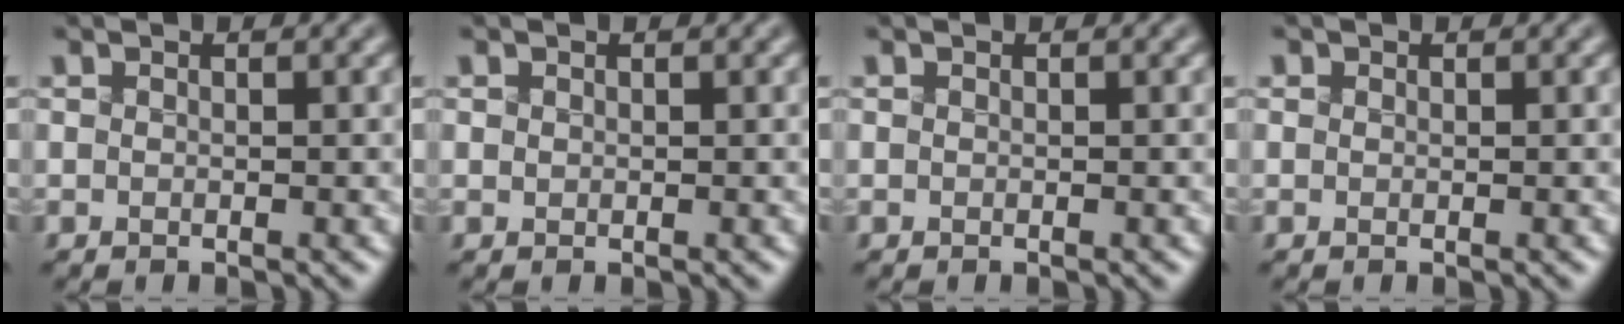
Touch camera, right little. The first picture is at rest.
{"total": 0.6, "force": [0.3, 0.5, 0.2], "torque": [-0.011, 0.005, 0.011]}
{"total": 0.0}
{"total": 0.9, "force": [0.5, 0.7, 0.4], "torque": [-0.011, 0.009, 0.002]}